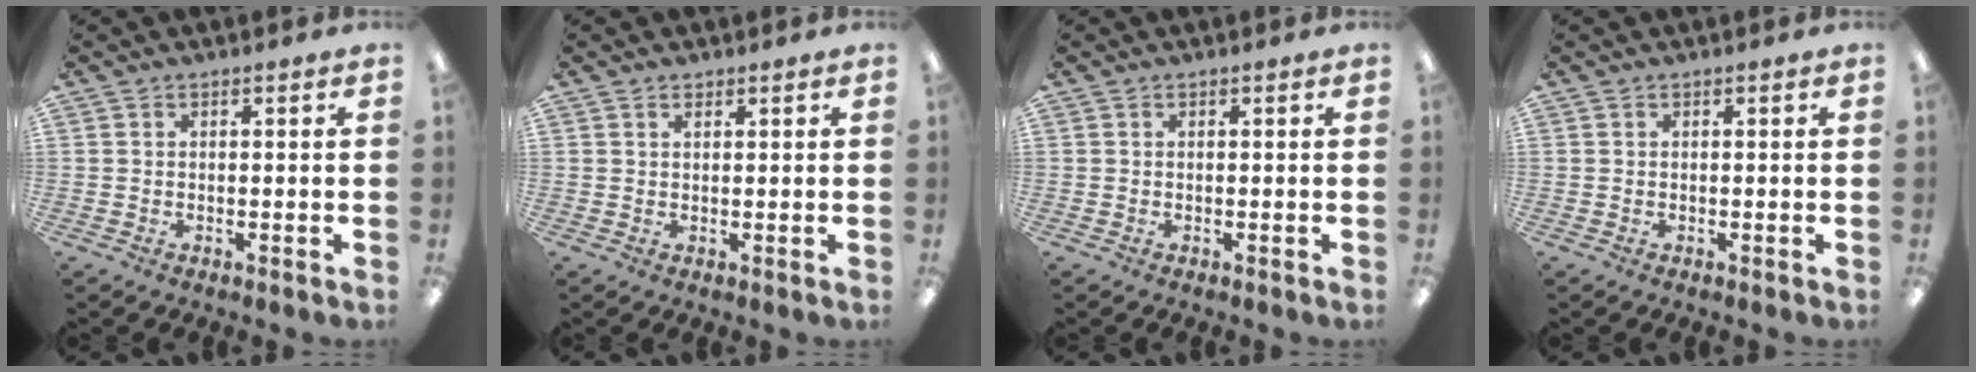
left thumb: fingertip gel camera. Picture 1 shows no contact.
{"total": 0.8, "force": [0.6, 0.3, 0.4], "torque": [-0.001, -0.005, 0.009]}
{"total": 0.0}
{"total": 0.0}